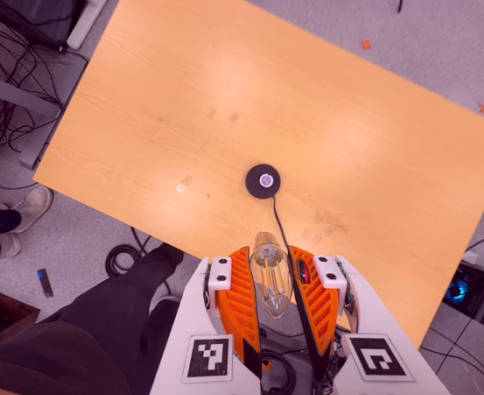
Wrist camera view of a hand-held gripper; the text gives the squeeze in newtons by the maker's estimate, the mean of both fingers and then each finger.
{"total": 12.4, "left": 12.7, "right": 12.0}